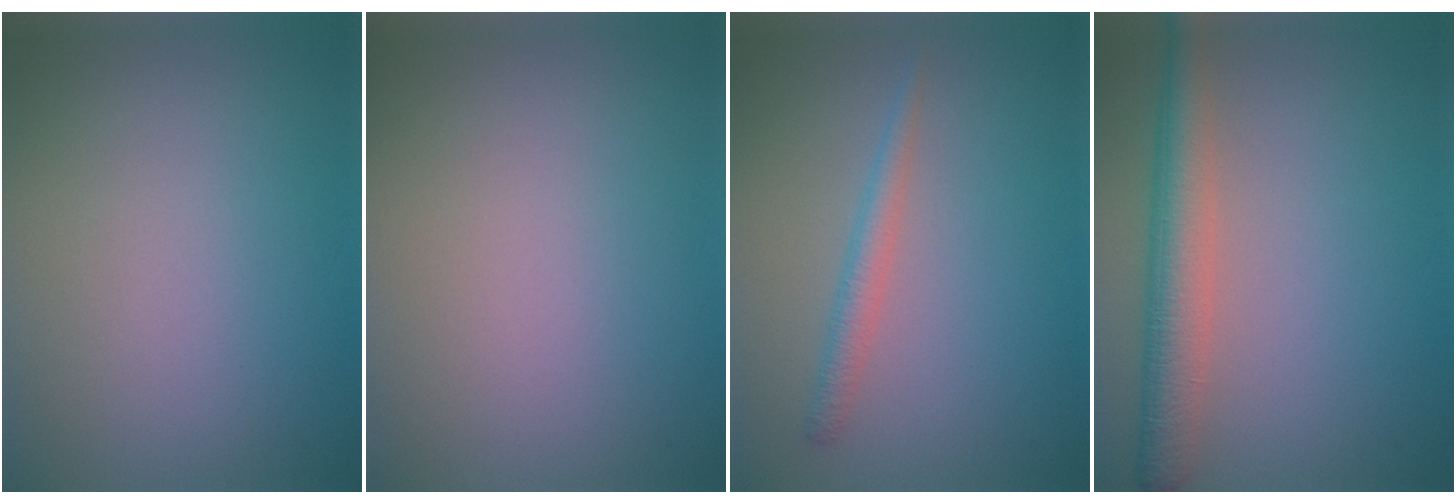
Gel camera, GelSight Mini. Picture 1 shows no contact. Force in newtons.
{"total": 0.0}
{"total": 1.9, "press": 1.9, "slide": 0.1}
{"total": 4.9, "press": 4.9, "slide": 0.3}